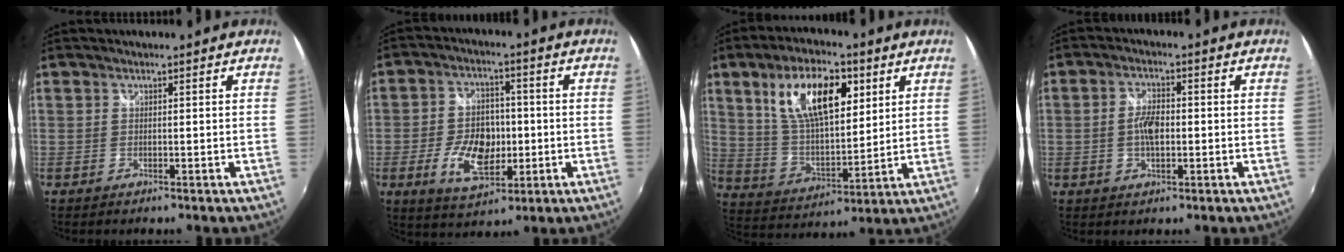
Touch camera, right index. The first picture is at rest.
{"total": 10.5, "force": [-2.7, 6.4, 7.8], "torque": [-0.160, 0.004, -0.039]}
{"total": 16.7, "force": [7.0, 7.6, 13.1], "torque": [-0.234, 0.017, 0.132]}
{"total": 4.6, "force": [-0.6, 2.3, 3.9], "torque": [-0.075, 0.006, -0.012]}